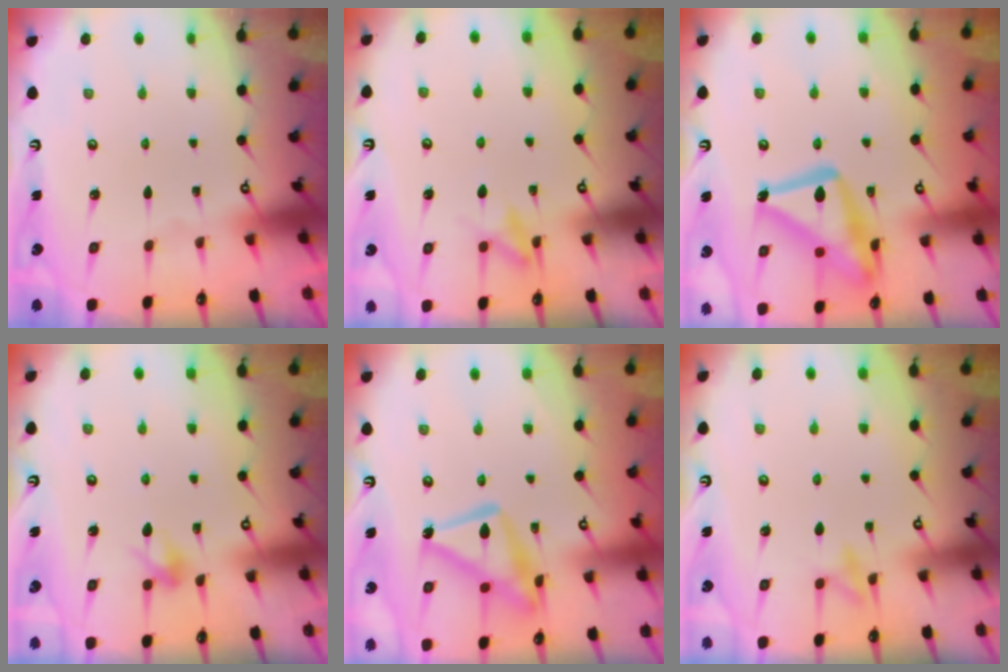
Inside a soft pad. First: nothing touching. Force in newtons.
{"total": 9.3, "press": 9.2, "slide": 1.3}
{"total": 21.5, "press": 21.4, "slide": 1.8}
{"total": 6.3, "press": 6.3, "slide": 1.1}
{"total": 16.5, "press": 16.4, "slide": 1.3}
{"total": 9.4, "press": 9.3, "slide": 1.1}